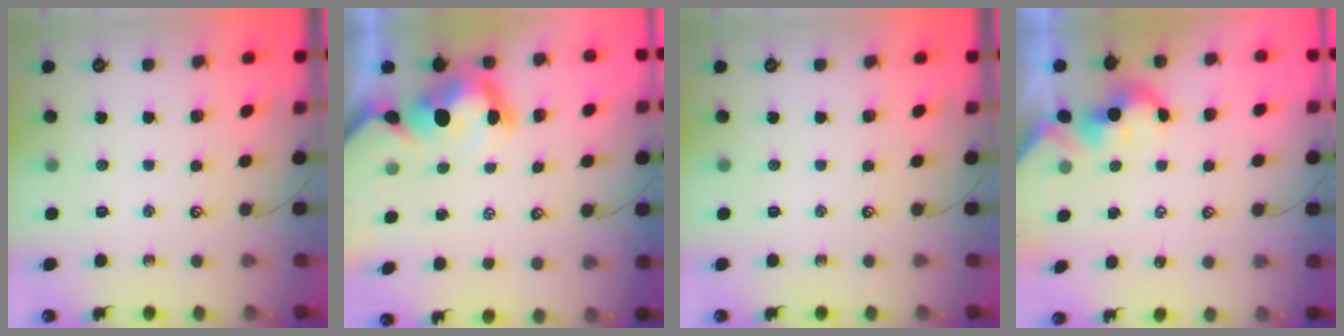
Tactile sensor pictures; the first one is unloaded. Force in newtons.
{"total": 9.5, "press": 9.3, "slide": 1.8}
{"total": 0.0}
{"total": 2.2, "press": 2.2, "slide": 0.4}